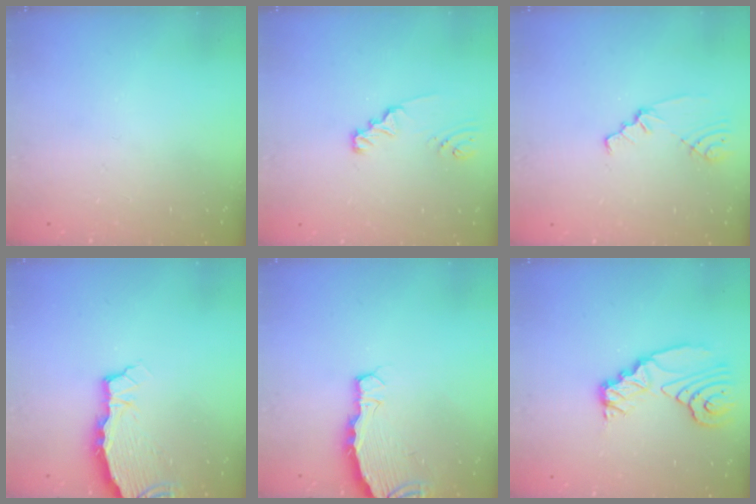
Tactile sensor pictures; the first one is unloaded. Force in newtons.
{"total": 2.1, "press": 2.1, "slide": 0.2}
{"total": 1.9, "press": 1.9, "slide": 0.2}
{"total": 5.7, "press": 5.7, "slide": 0.4}
{"total": 4.4, "press": 4.4, "slide": 0.4}
{"total": 11.2, "press": 11.1, "slide": 1.3}